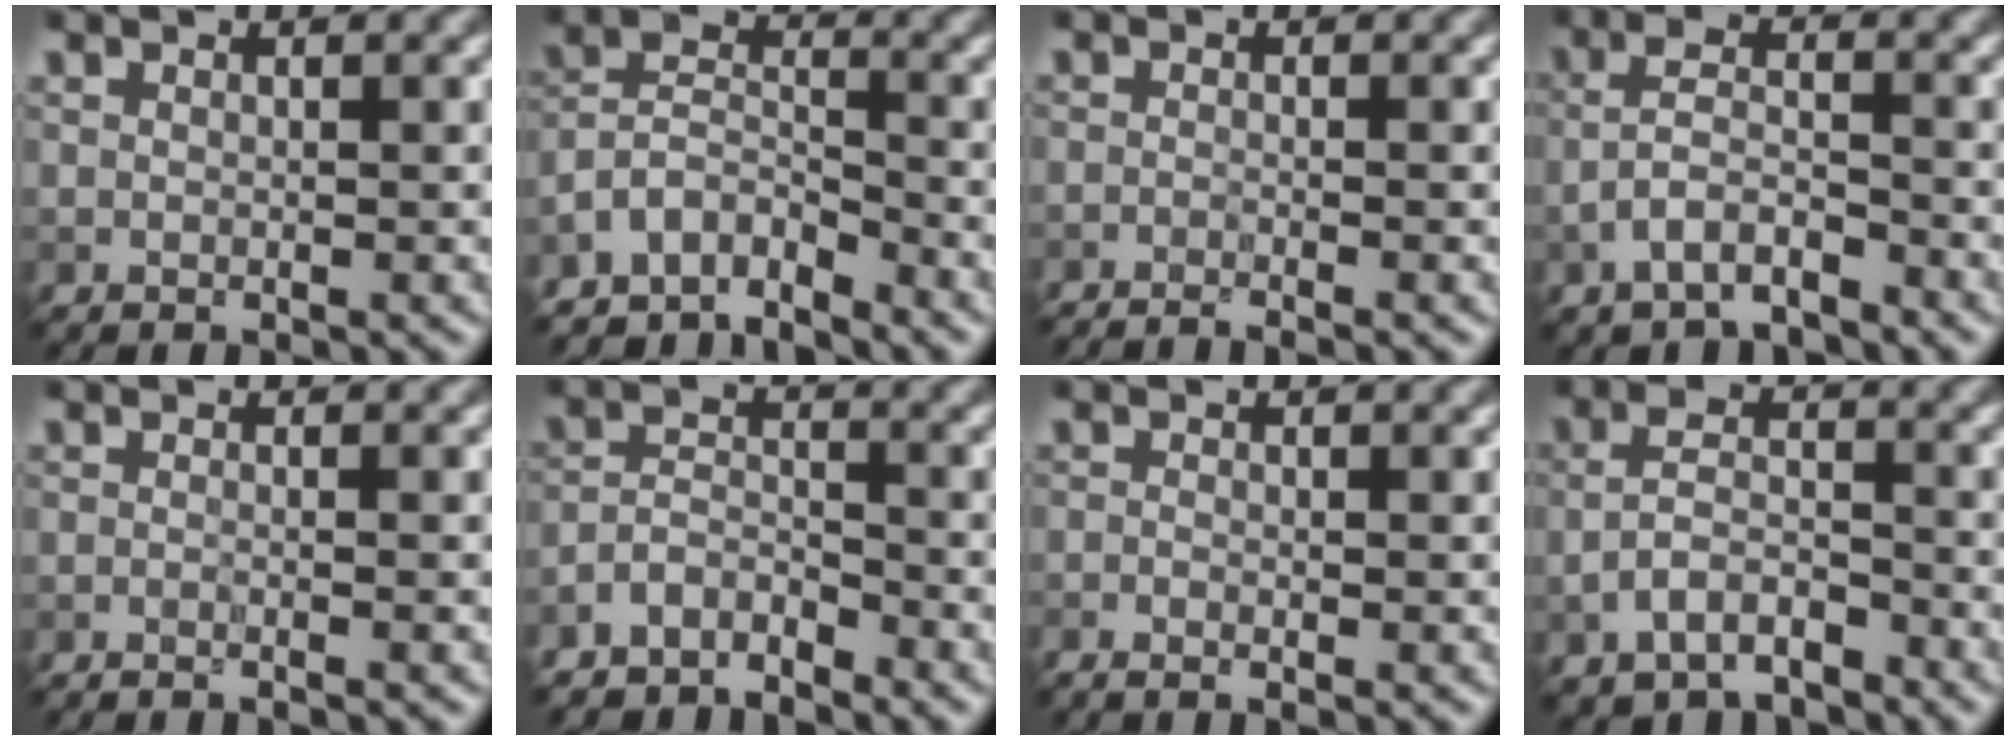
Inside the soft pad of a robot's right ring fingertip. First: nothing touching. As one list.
[{"total": 5.3, "force": [-4.8, 1.5, 1.5], "torque": [-0.025, -0.002, -0.097]}, {"total": 2.8, "force": [-2.1, 0.5, 1.7], "torque": [-0.021, 0.002, -0.035]}, {"total": 3.6, "force": [-2.3, 1.3, 2.5], "torque": [-0.055, 0.006, -0.052]}, {"total": 1.8, "force": [-0.7, 0.7, 1.5], "torque": [-0.002, -0.005, -0.027]}, {"total": 3.6, "force": [-3.3, 1.0, 1.1], "torque": [-0.022, -0.002, -0.075]}, {"total": 1.8, "force": [-1.1, 0.5, 1.4], "torque": [-0.033, -0.009, -0.021]}, {"total": 4.2, "force": [-2.5, 2.0, 2.7], "torque": [-0.053, 0.004, -0.058]}]